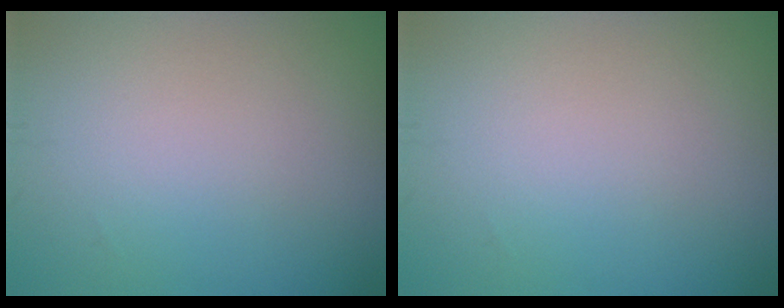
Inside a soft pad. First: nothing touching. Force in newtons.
{"total": 0.0}